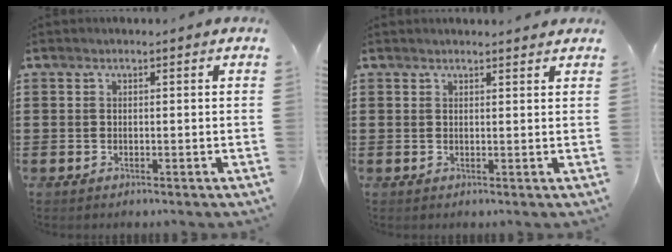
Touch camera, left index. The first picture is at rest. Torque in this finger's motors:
{"motor_torque": [0.19, 0.19, -0.03, -0.02]}